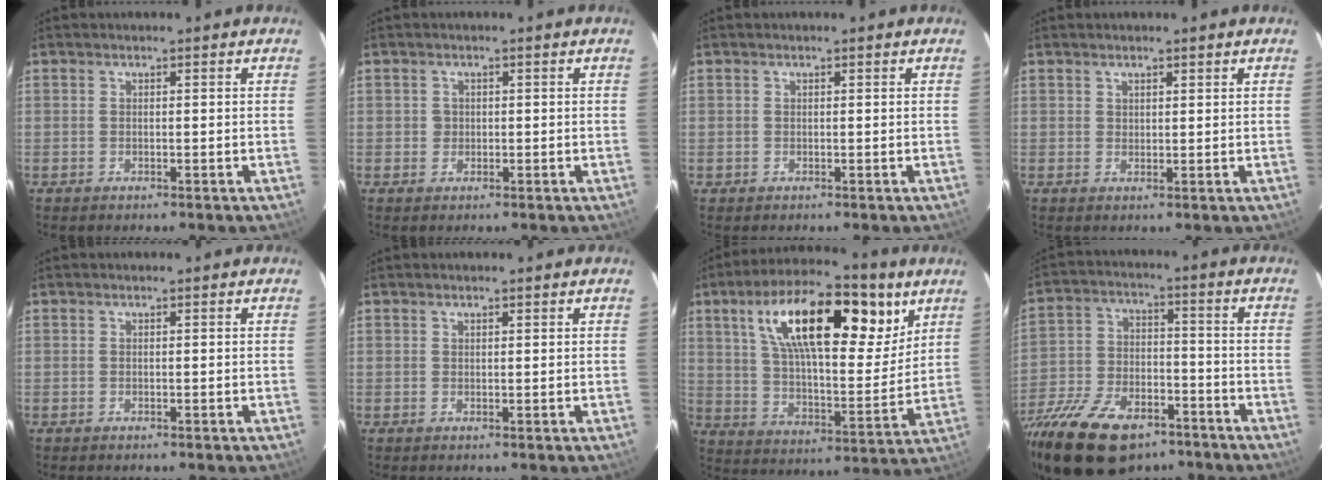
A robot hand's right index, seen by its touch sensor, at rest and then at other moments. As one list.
[{"total": 1.4, "force": [0.2, 1.4, 0.1], "torque": [0.003, 0.003, 0.005]}, {"total": 0.6, "force": [0.0, 0.6, -0.1], "torque": [0.003, 0.004, 0.000]}, {"total": 1.5, "force": [1.1, 0.9, 0.4], "torque": [-0.003, 0.003, 0.019]}, {"total": 0.0}, {"total": 0.7, "force": [0.6, 0.3, 0.2], "torque": [-0.004, 0.003, 0.010]}, {"total": 25.0, "force": [11.8, 10.2, 19.5], "torque": [-0.332, 0.032, 0.190]}, {"total": 22.8, "force": [-15.1, 11.7, 12.4], "torque": [-0.270, -0.025, -0.250]}]